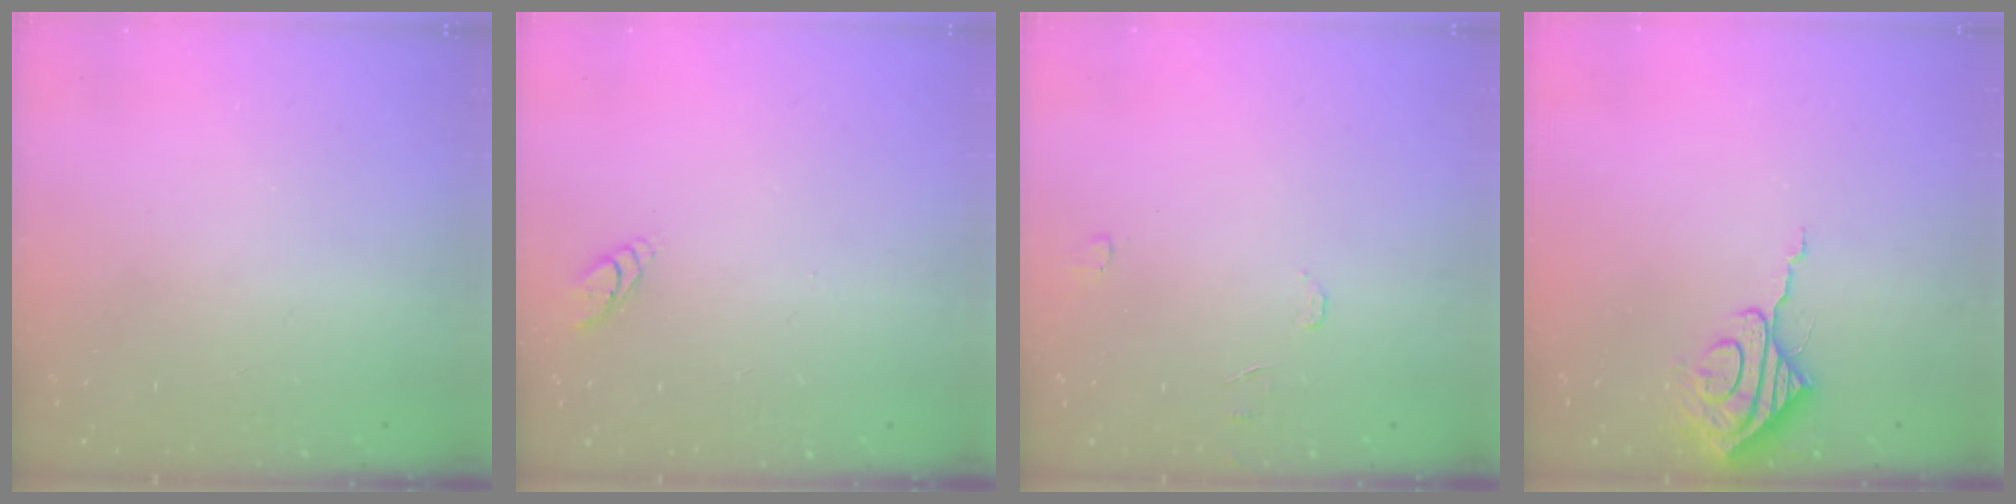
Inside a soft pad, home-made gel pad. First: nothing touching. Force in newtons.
{"total": 3.3, "press": 3.3, "slide": 0.3}
{"total": 6.6, "press": 6.6, "slide": 0.5}
{"total": 8.1, "press": 8.1, "slide": 0.5}